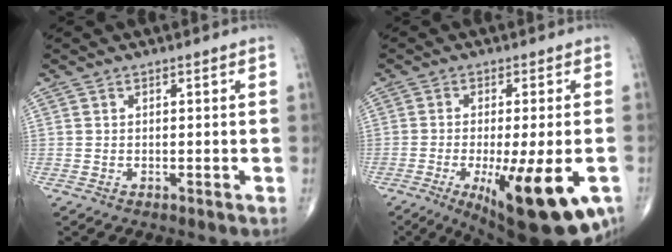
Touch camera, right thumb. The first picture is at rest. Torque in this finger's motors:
{"motor_torque": [2.20, 2.01, 0.86, -0.96, 0.52]}